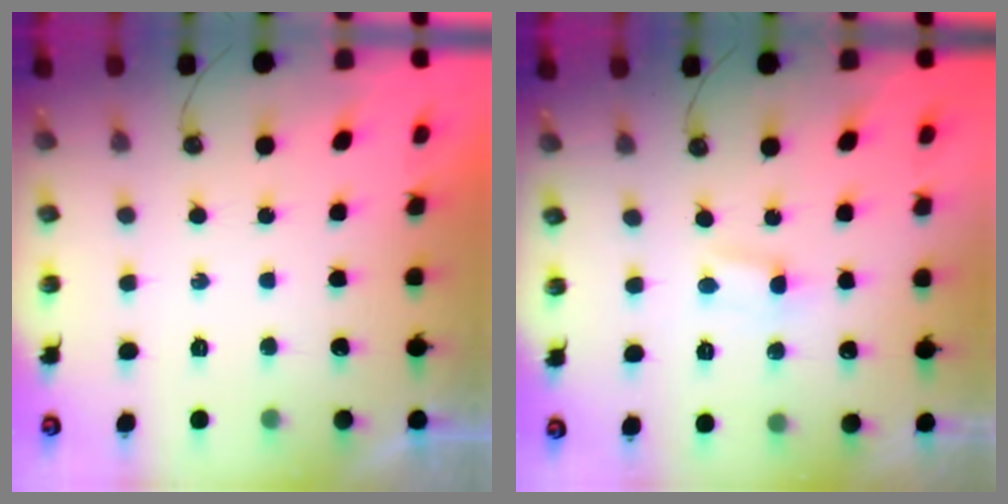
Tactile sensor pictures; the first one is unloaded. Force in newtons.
{"total": 1.0, "press": 1.0, "slide": 0.1}